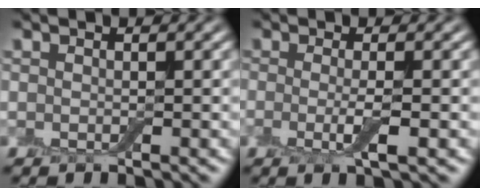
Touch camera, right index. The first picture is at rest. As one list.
[{"total": 2.7, "force": [-0.5, 0.6, 2.6], "torque": [-0.052, -0.010, -0.012]}]